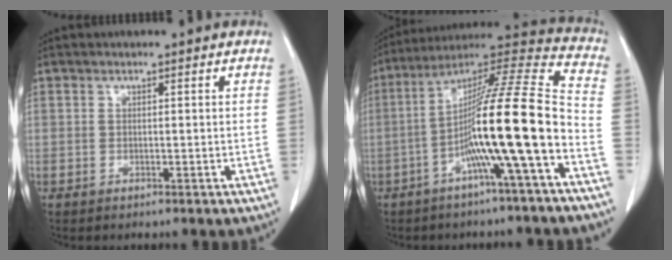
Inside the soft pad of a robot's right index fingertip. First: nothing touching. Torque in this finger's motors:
{"motor_torque": [2.14, 0.00, 0.99, 0.21]}